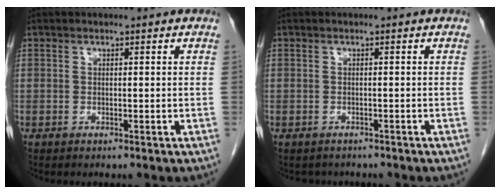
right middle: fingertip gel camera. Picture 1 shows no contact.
{"total": 2.2, "force": [-1.9, 1.1, 0.0], "torque": [-0.004, 0.000, -0.027]}